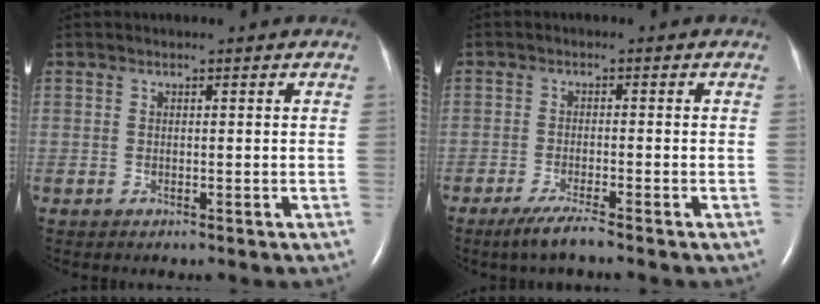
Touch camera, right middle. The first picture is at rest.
{"total": 3.7, "force": [-2.8, -0.4, 2.4], "torque": [-0.058, -0.013, -0.056]}